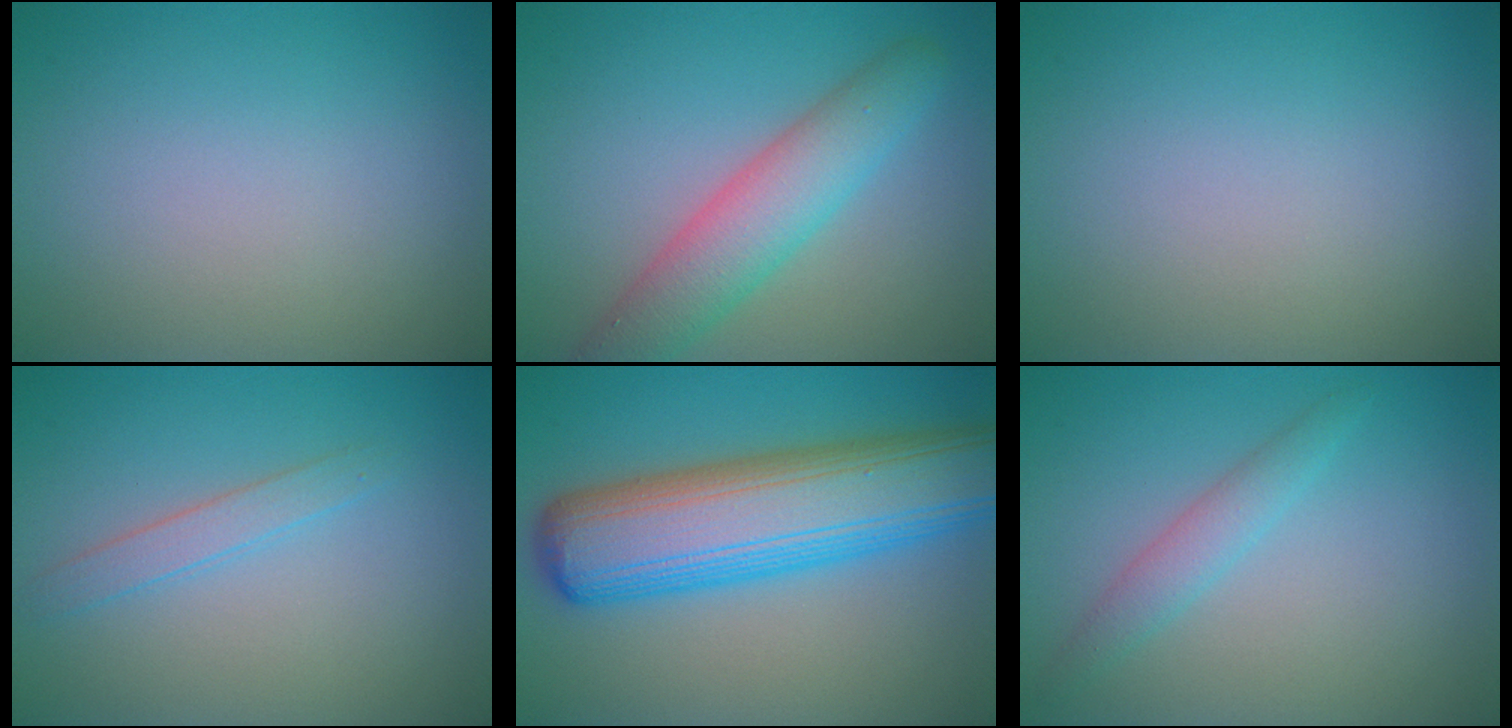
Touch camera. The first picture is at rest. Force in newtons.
{"total": 5.5, "press": 5.5, "slide": 0.4}
{"total": 0.0}
{"total": 1.6, "press": 1.6, "slide": 0.2}
{"total": 11.8, "press": 11.8, "slide": 0.3}
{"total": 2.0, "press": 2.0, "slide": 0.1}